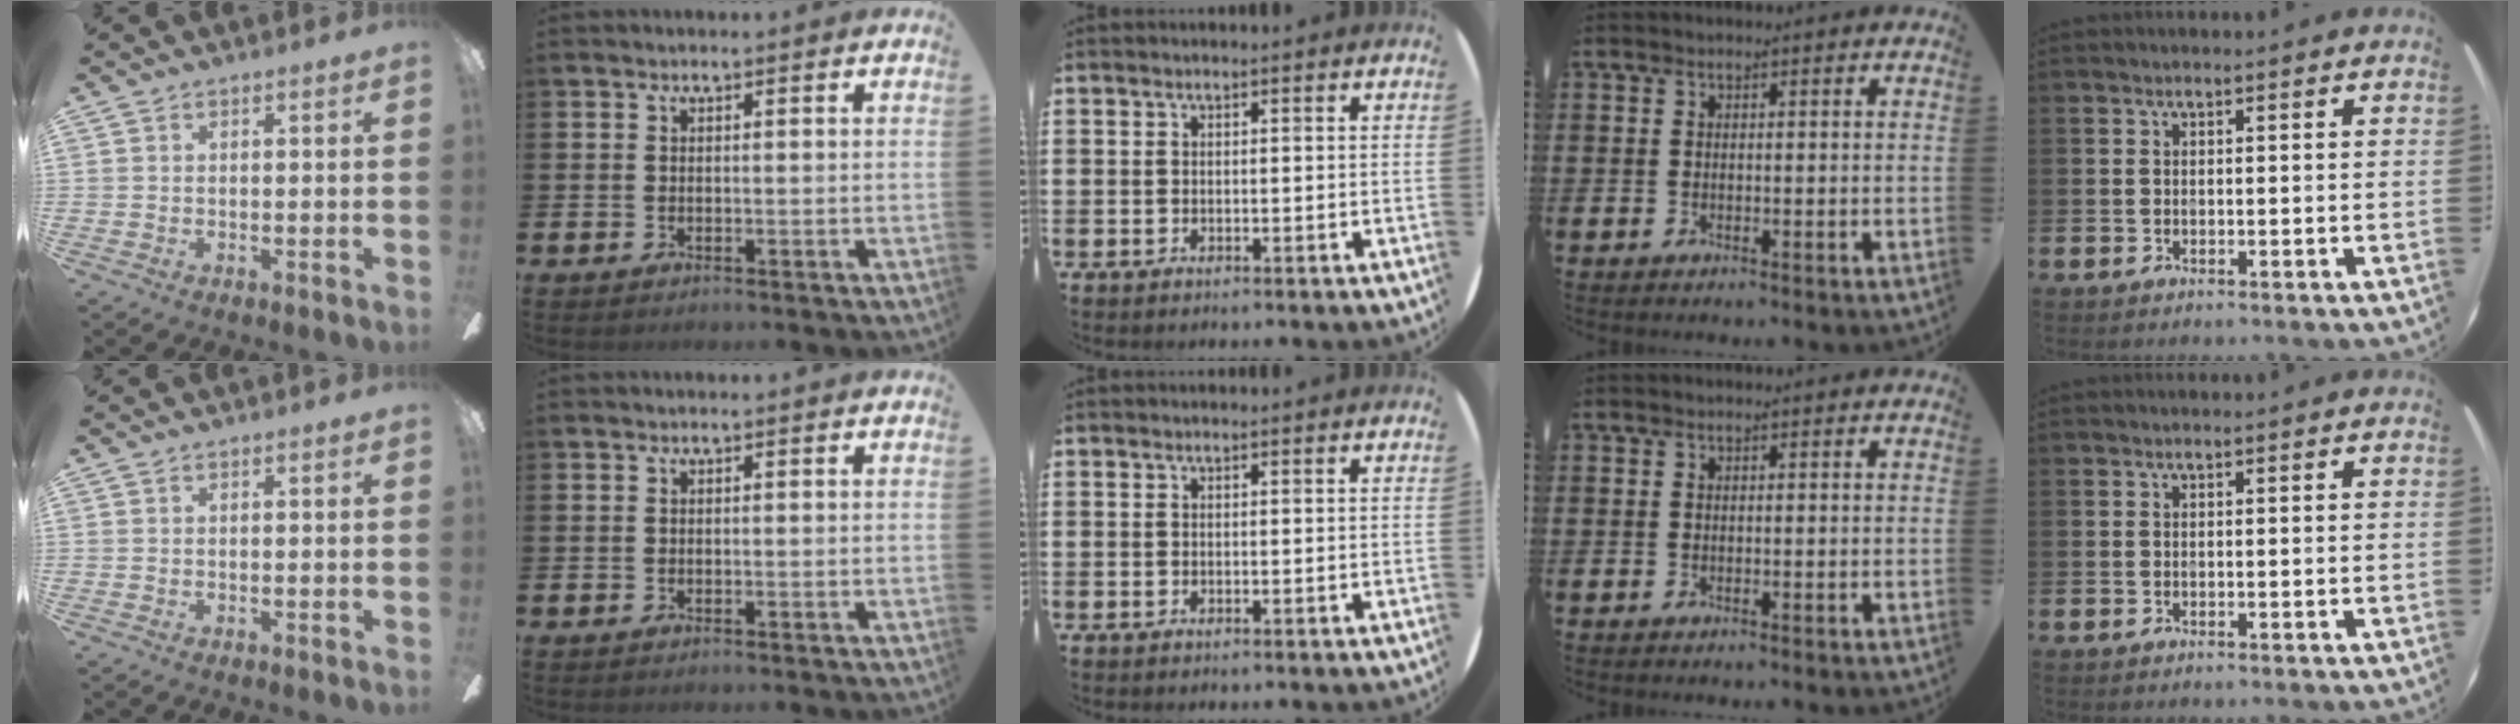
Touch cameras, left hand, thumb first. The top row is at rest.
{}